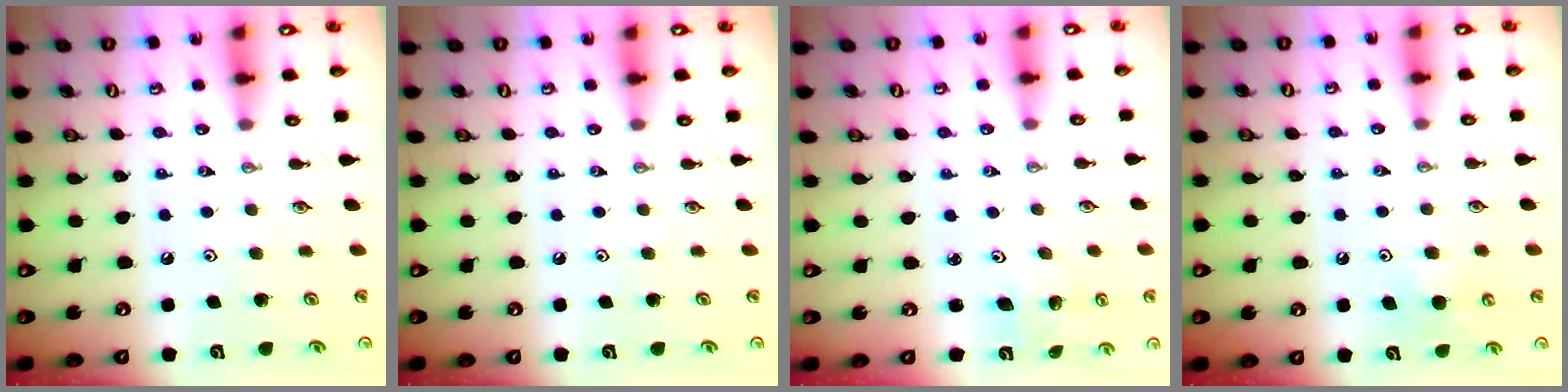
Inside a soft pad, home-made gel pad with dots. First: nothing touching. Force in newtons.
{"total": 0.0}
{"total": 2.0, "press": 2.0, "slide": 0.1}
{"total": 5.7, "press": 5.7, "slide": 0.6}